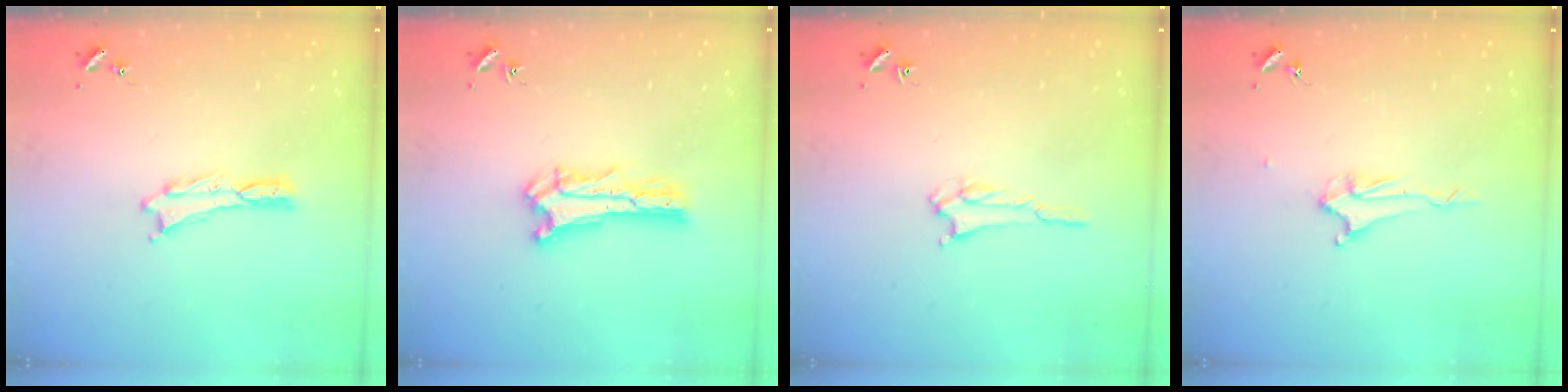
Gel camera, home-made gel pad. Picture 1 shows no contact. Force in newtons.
{"total": 1.4, "press": 1.4, "slide": 0.2}
{"total": 1.5, "press": 1.5, "slide": 0.2}
{"total": 2.2, "press": 2.2, "slide": 0.3}